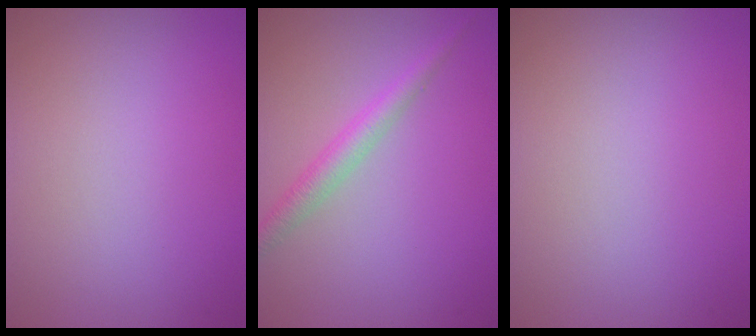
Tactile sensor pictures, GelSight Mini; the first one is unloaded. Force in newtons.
{"total": 2.3, "press": 2.3, "slide": 0.1}
{"total": 0.0}